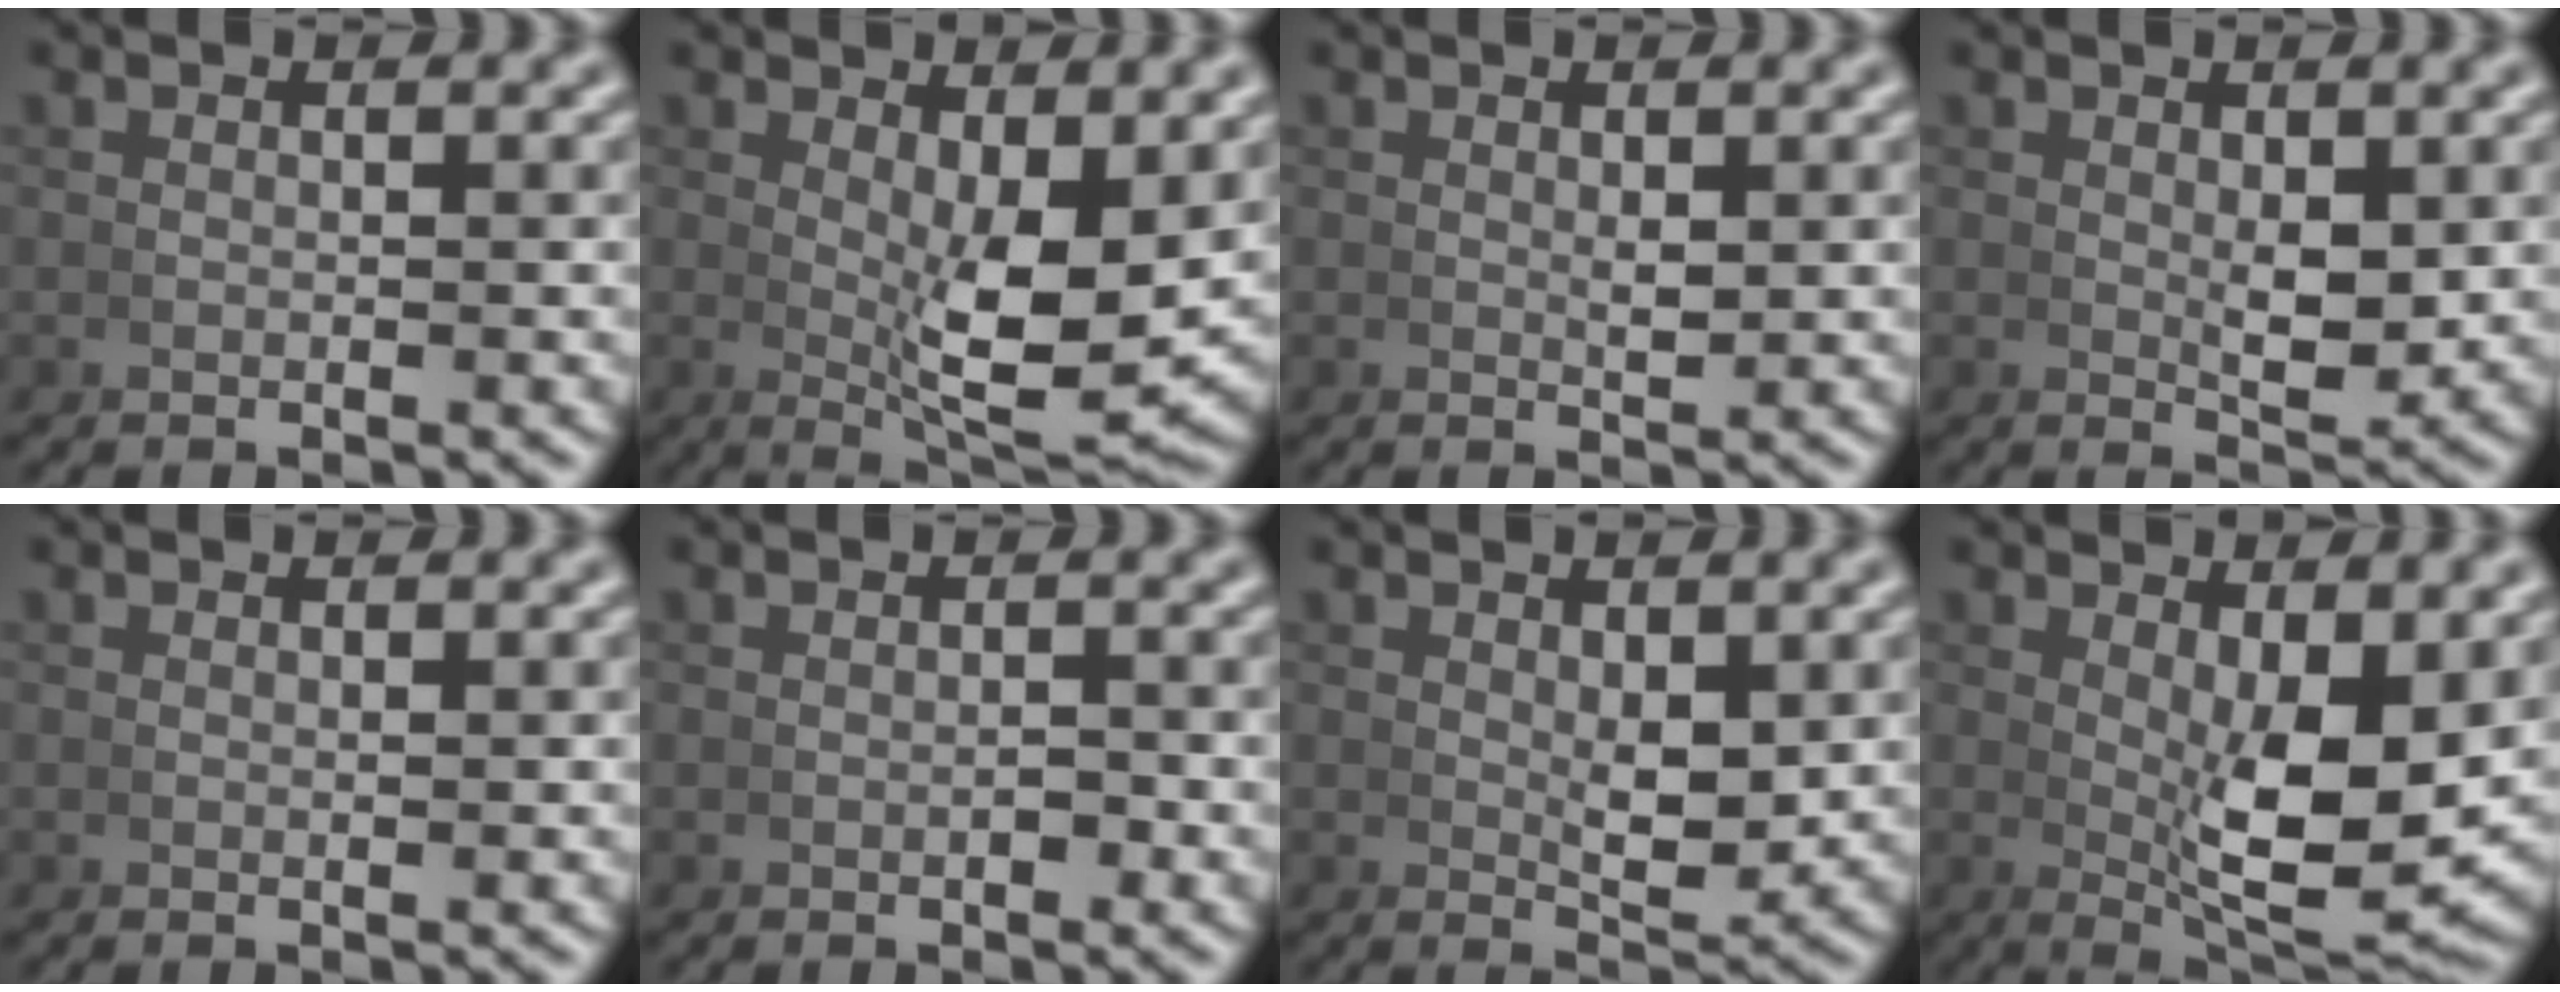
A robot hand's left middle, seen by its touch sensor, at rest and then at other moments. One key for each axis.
{"total": 6.7, "fx": 1.5, "fy": 1.8, "fz": 6.3, "tx": -0.094, "ty": -0.025, "tz": 0.030}
{"total": 1.1, "fx": 0.4, "fy": 0.4, "fz": 0.9, "tx": -0.014, "ty": -0.004, "tz": 0.011}
{"total": 2.6, "fx": 0.6, "fy": 0.9, "fz": 2.3, "tx": -0.034, "ty": -0.012, "tz": 0.015}
{"total": 0.0}
{"total": 0.8, "fx": -0.3, "fy": 0.4, "fz": 0.7, "tx": -0.009, "ty": 0.002, "tz": -0.006}
{"total": 2.8, "fx": 0.9, "fy": 1.0, "fz": 2.5, "tx": -0.035, "ty": -0.013, "tz": 0.019}
{"total": 7.3, "fx": 1.6, "fy": 2.1, "fz": 6.8, "tx": -0.102, "ty": -0.025, "tz": 0.032}